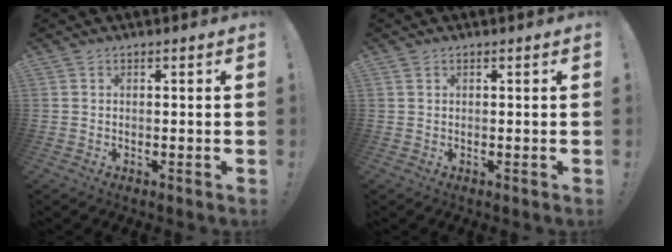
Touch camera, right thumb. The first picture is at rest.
{"total": 0.7, "force": [0.5, 0.3, 0.3], "torque": [0.002, -0.004, 0.008]}